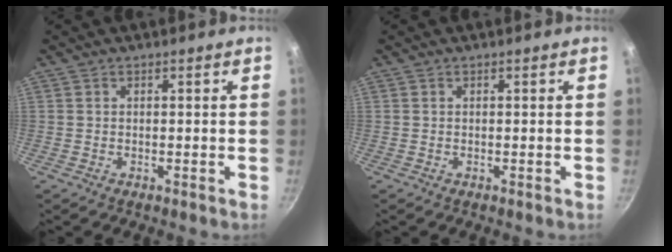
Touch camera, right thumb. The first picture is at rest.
{"total": 0.0}